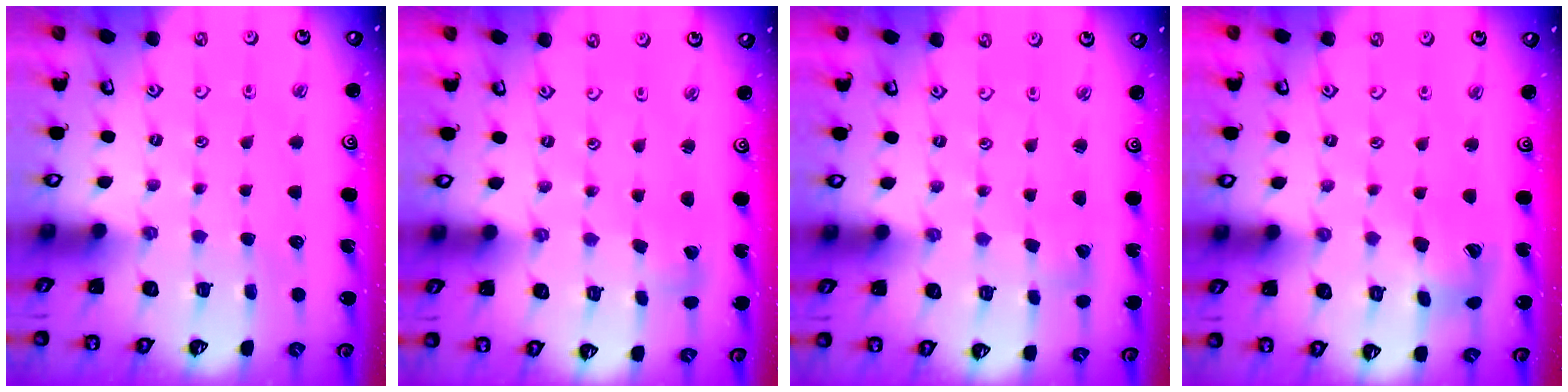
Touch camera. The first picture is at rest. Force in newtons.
{"total": 1.9, "press": 1.9, "slide": 0.2}
{"total": 3.0, "press": 3.0, "slide": 0.3}
{"total": 10.8, "press": 10.7, "slide": 1.4}